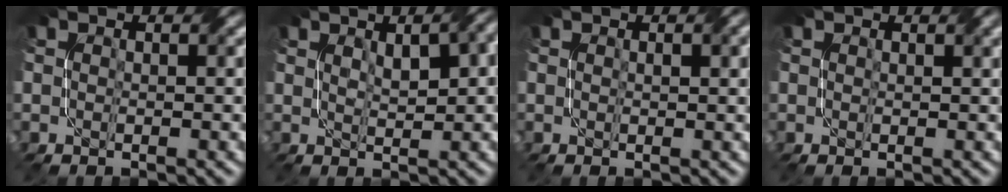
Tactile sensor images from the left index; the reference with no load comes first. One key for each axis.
{"total": 5.5, "fx": 2.1, "fy": 2.0, "fz": 4.7, "tx": -0.060, "ty": 0.014, "tz": 0.030}
{"total": 1.6, "fx": 0.6, "fy": 0.4, "fz": 1.5, "tx": -0.017, "ty": 0.001, "tz": 0.012}
{"total": 1.3, "fx": 1.0, "fy": 0.2, "fz": 0.7, "tx": -0.010, "ty": -0.001, "tz": 0.017}